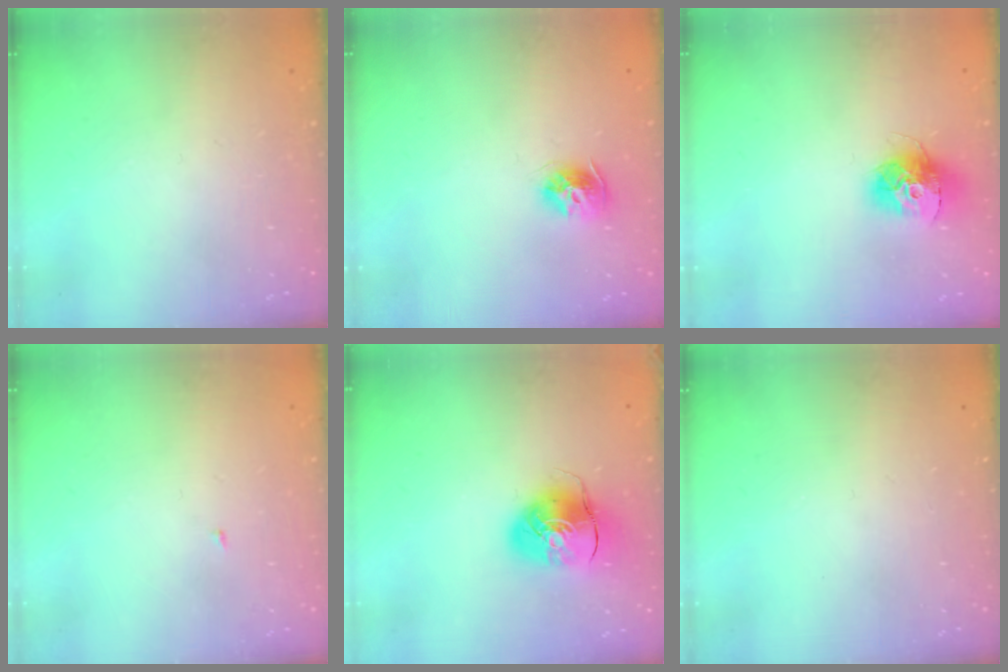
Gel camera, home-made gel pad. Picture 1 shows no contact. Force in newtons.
{"total": 9.5, "press": 9.5, "slide": 0.4}
{"total": 13.4, "press": 13.3, "slide": 1.2}
{"total": 1.8, "press": 1.8, "slide": 0.2}
{"total": 9.7, "press": 9.6, "slide": 1.2}
{"total": 0.0}